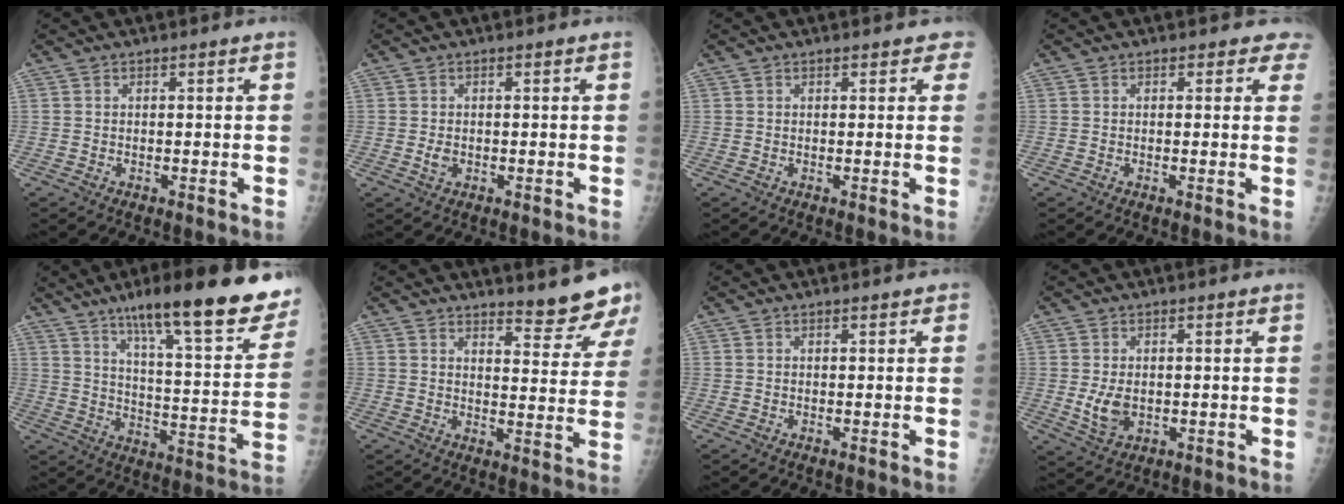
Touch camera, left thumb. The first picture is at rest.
{"total": 1.5, "force": [-0.2, 1.0, 1.0], "torque": [-0.017, -0.001, -0.001]}
{"total": 2.5, "force": [1.9, 1.2, 1.1], "torque": [0.017, 0.000, 0.013]}
{"total": 2.8, "force": [2.3, 1.6, 0.5], "torque": [0.027, -0.009, 0.005]}
{"total": 25.9, "force": [17.4, 5.1, 18.5], "torque": [-0.238, -0.055, 0.253]}
{"total": 8.6, "force": [7.7, 1.2, 3.6], "torque": [-0.024, -0.066, 0.097]}
{"total": 0.8, "force": [0.5, 0.3, 0.5], "torque": [-0.004, 0.000, 0.004]}
{"total": 4.5, "force": [-0.2, 3.1, 3.3], "torque": [-0.055, -0.009, 0.007]}